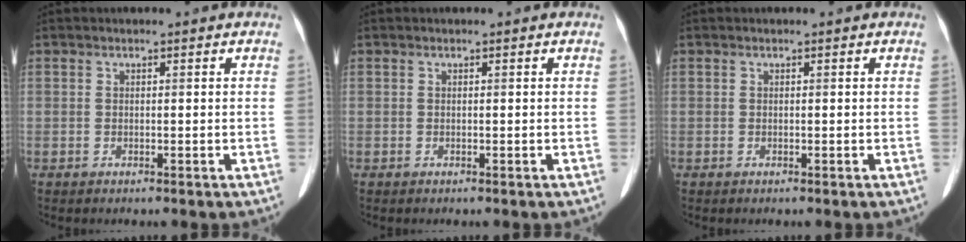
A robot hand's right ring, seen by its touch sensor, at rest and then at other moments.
{"total": 0.0}
{"total": 0.0}